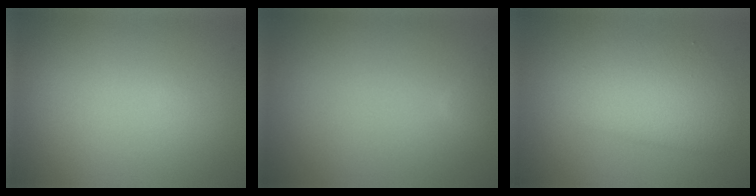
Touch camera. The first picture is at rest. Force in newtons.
{"total": 0.6, "press": 0.6, "slide": 0.1}
{"total": 4.1, "press": 4.0, "slide": 0.1}